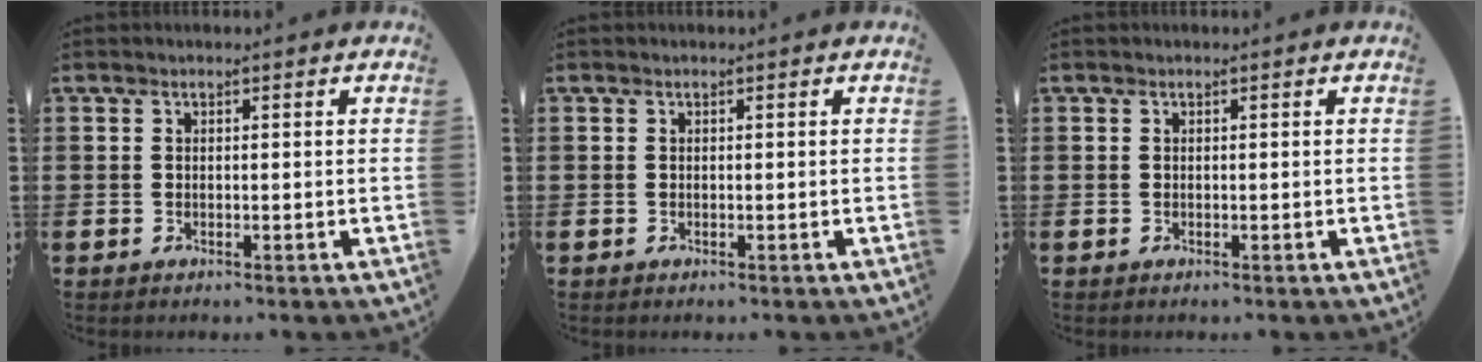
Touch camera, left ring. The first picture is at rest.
{"total": 0.0}
{"total": 0.0}